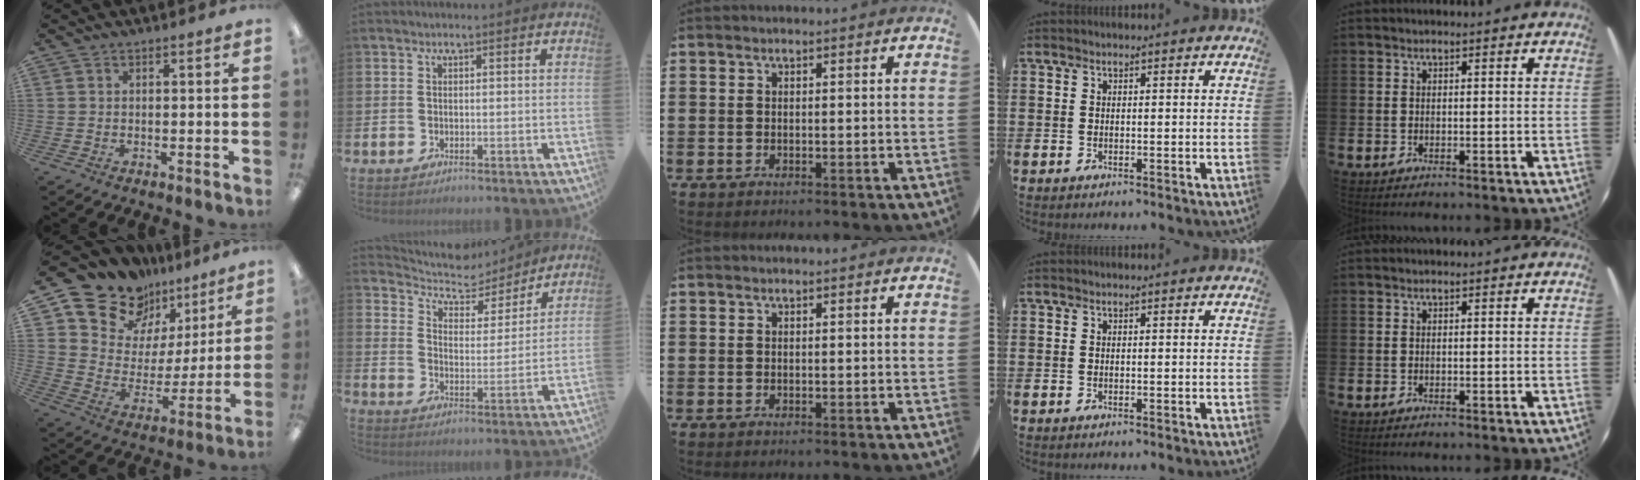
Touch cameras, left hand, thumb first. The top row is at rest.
{"thumb": {"total": 15.0, "force": [11.8, 8.9, 2.6], "torque": [-0.074, -0.096, 0.221]}, "index": {"total": 6.5, "force": [5.9, 2.4, 1.0], "torque": [-0.052, -0.047, 0.100]}}